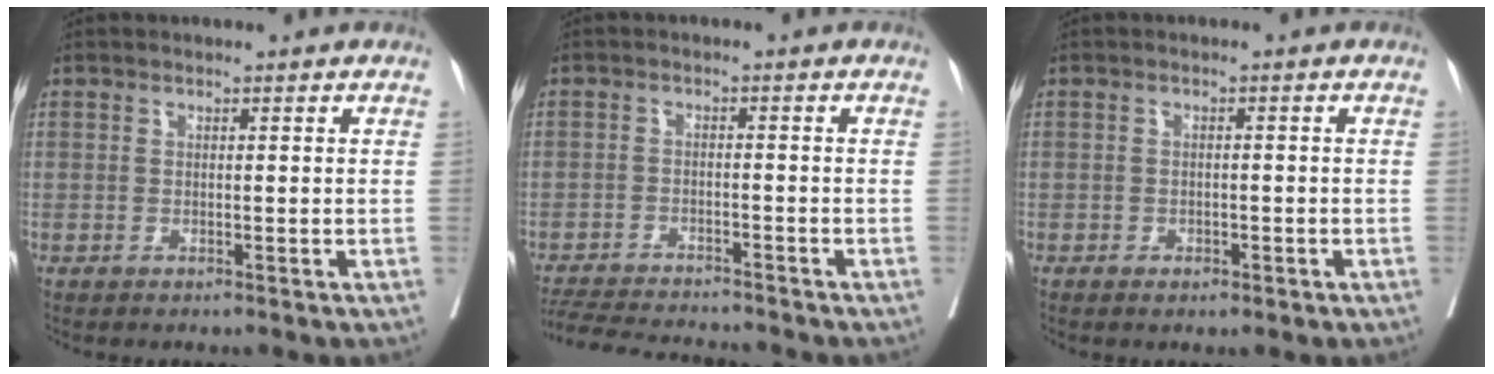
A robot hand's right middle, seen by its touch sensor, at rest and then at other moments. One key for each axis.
{"total": 9.7, "fx": -9.3, "fy": 0.6, "fz": 2.8, "tx": -0.044, "ty": -0.005, "tz": -0.145}
{"total": 1.9, "fx": -1.0, "fy": 1.2, "fz": 1.2, "tx": -0.016, "ty": 0.003, "tz": -0.008}